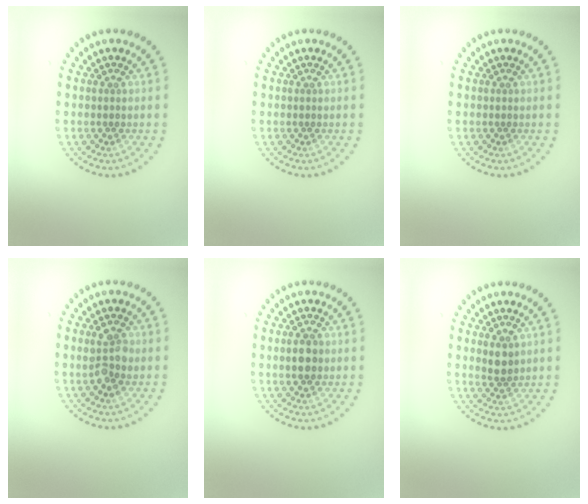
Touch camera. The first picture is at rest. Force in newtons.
{"total": 0.0}
{"total": 0.0}
{"total": 2.3, "press": 2.3, "slide": 0.2}
{"total": 2.4, "press": 2.4, "slide": 0.2}
{"total": 1.8, "press": 1.5, "slide": 0.9}